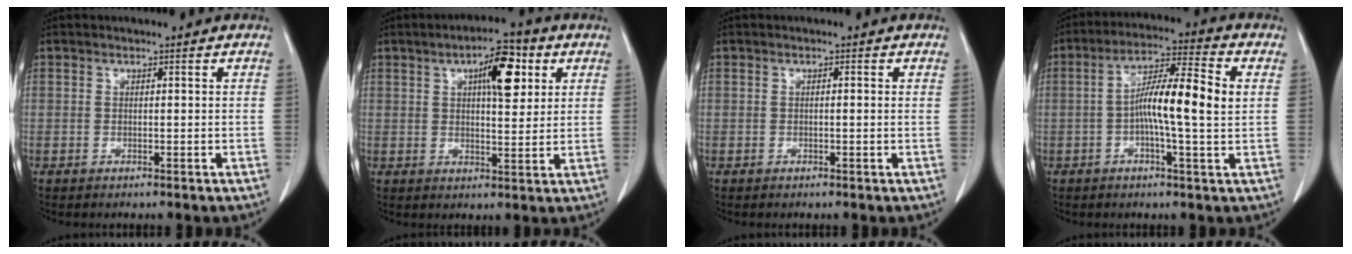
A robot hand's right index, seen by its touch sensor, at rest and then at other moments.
{"total": 8.7, "force": [3.5, 2.7, 7.5], "torque": [-0.116, 0.014, 0.052]}
{"total": 0.6, "force": [0.0, 0.0, 0.6], "torque": [-0.012, 0.001, 0.001]}
{"total": 11.1, "force": [0.4, 0.8, 11.1], "torque": [-0.194, 0.019, -0.002]}